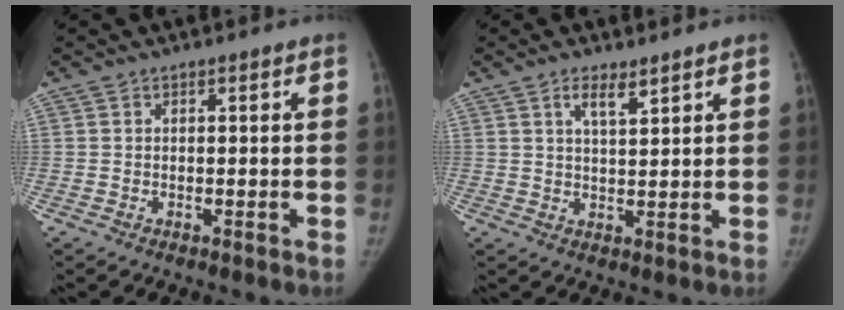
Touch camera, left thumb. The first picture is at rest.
{"total": 3.8, "force": [2.6, 1.1, 2.6], "torque": [-0.041, -0.016, 0.046]}